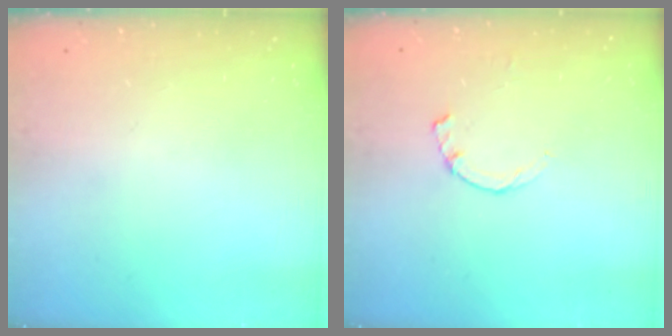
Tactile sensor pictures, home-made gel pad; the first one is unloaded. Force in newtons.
{"total": 1.2, "press": 1.1, "slide": 0.3}